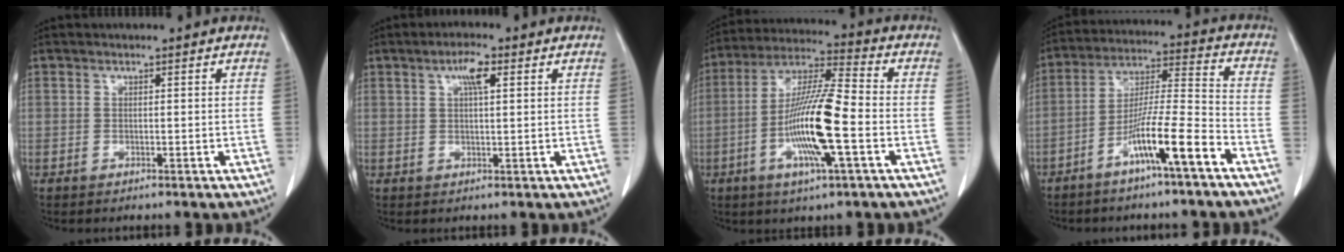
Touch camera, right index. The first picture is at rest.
{"total": 3.6, "force": [1.4, 0.7, 3.2], "torque": [-0.061, 0.005, 0.025]}
{"total": 14.3, "force": [-3.6, 1.0, 13.8], "torque": [-0.268, -0.002, -0.070]}
{"total": 11.2, "force": [-6.5, -0.4, 9.2], "torque": [-0.167, 0.001, -0.118]}